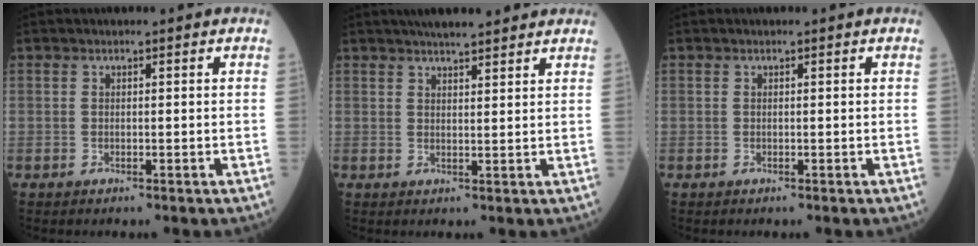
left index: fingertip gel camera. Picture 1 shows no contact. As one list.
[{"total": 7.7, "force": [6.6, 1.0, 3.8], "torque": [-0.055, 0.026, 0.092]}, {"total": 0.0}]